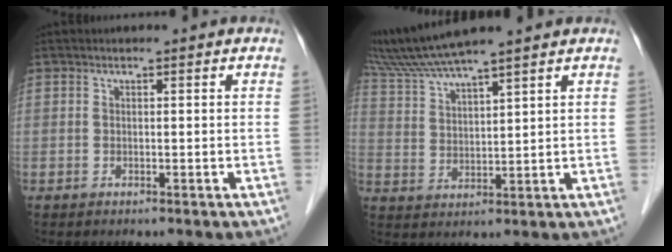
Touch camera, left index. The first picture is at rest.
{"total": 9.5, "force": [8.5, -0.9, 4.2], "torque": [-0.086, 0.025, 0.163]}